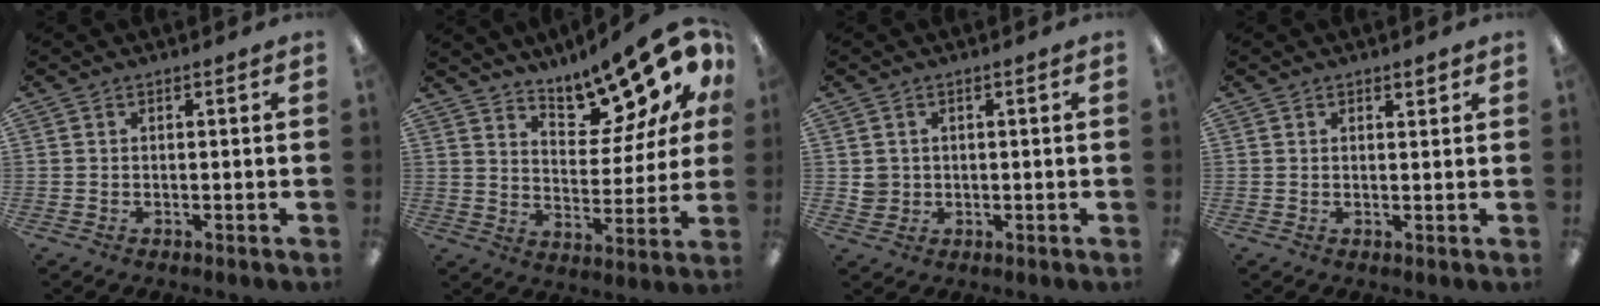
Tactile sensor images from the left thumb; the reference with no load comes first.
{"total": 15.6, "force": [12.7, 4.8, 7.8], "torque": [-0.114, -0.095, 0.212]}
{"total": 2.8, "force": [0.3, 2.7, 0.5], "torque": [-0.015, 0.005, 0.005]}
{"total": 1.5, "force": [1.3, 0.6, 0.5], "torque": [-0.002, -0.003, 0.021]}